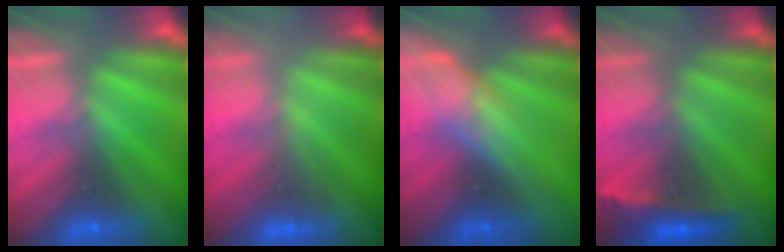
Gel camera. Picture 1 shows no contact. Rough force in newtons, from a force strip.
{"total": 2.2}
{"total": 2.8}
{"total": 2.3}